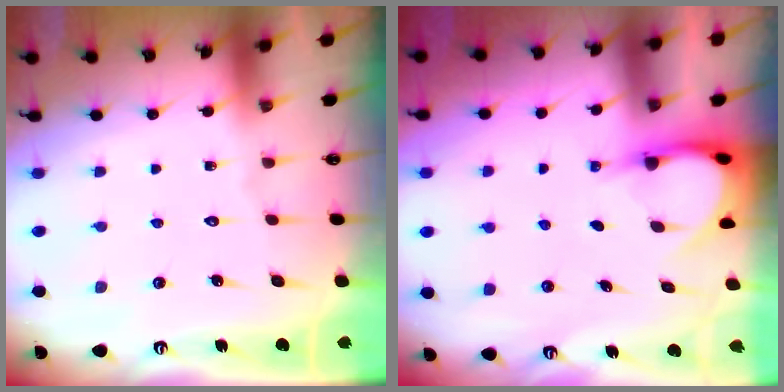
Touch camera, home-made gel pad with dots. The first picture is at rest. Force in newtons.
{"total": 3.9, "press": 3.9, "slide": 0.3}